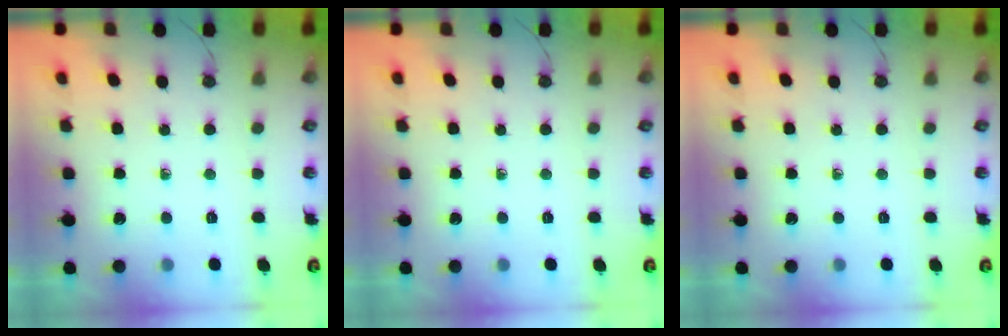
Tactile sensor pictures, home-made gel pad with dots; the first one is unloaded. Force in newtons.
{"total": 0.0}
{"total": 0.0}